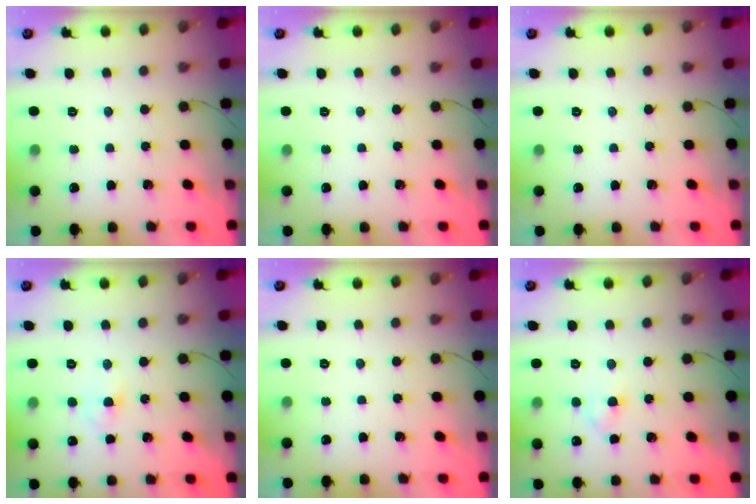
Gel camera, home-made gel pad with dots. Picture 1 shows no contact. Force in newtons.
{"total": 0.0}
{"total": 0.0}
{"total": 2.9, "press": 2.6, "slide": 1.2}
{"total": 0.0}
{"total": 2.6, "press": 2.4, "slide": 1.1}